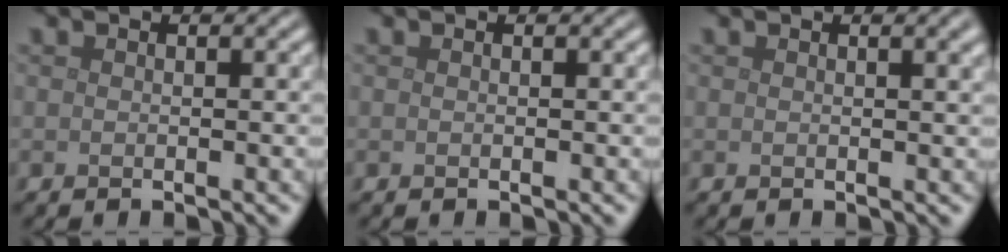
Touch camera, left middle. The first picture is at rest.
{"total": 0.0}
{"total": 2.2, "force": [1.2, 0.7, 1.7], "torque": [-0.010, 0.006, 0.013]}